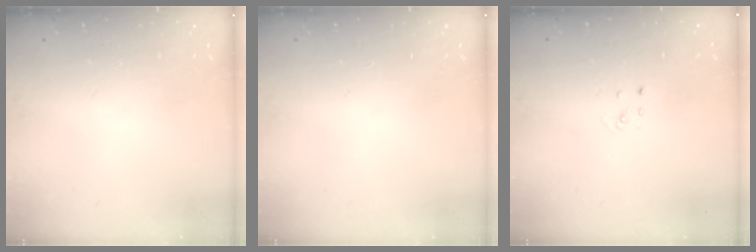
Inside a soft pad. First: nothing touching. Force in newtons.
{"total": 0.0}
{"total": 2.1, "press": 2.1, "slide": 0.1}